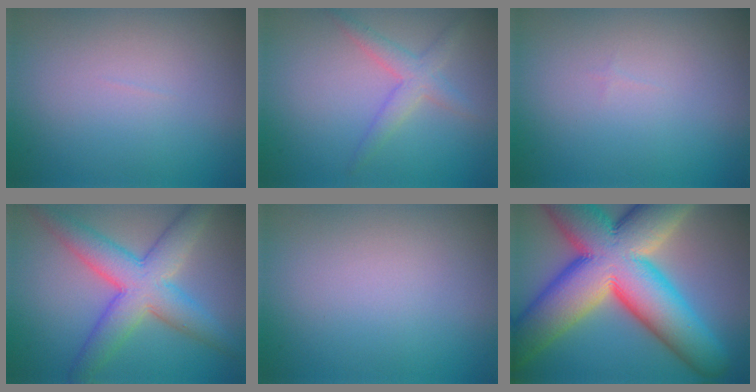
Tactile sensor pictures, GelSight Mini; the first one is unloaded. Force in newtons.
{"total": 2.4, "press": 2.4, "slide": 0.1}
{"total": 0.0}
{"total": 7.1, "press": 7.1, "slide": 0.2}
{"total": 0.0}
{"total": 18.1, "press": 18.1, "slide": 0.9}